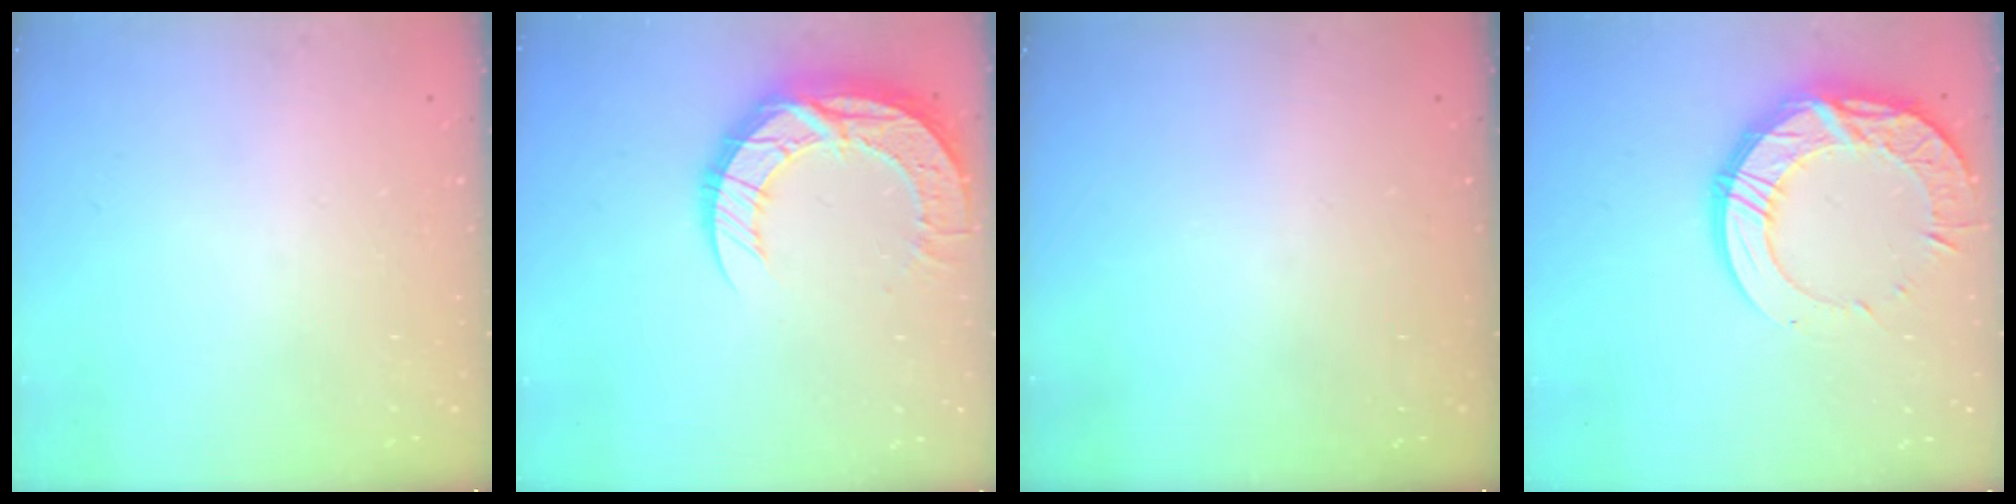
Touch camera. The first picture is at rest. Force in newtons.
{"total": 15.6, "press": 15.6, "slide": 1.1}
{"total": 0.0}
{"total": 18.7, "press": 18.7, "slide": 1.4}